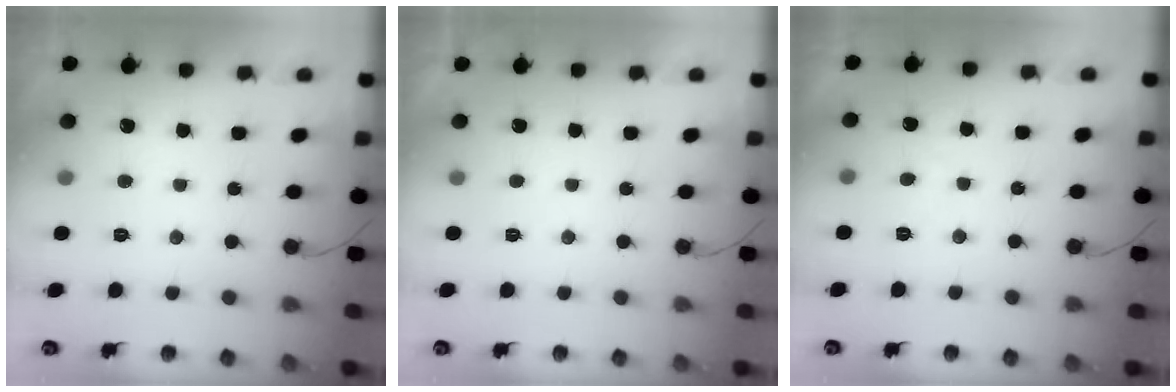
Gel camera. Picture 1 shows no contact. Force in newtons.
{"total": 2.3, "press": 2.2, "slide": 0.3}
{"total": 1.3, "press": 1.1, "slide": 0.5}